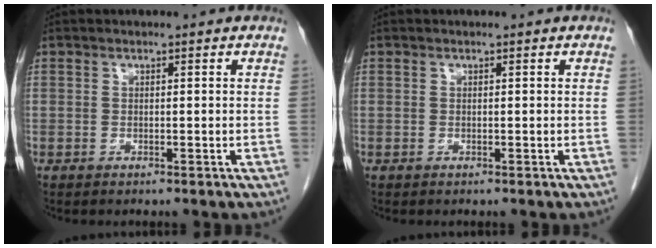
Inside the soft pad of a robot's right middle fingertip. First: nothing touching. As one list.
[{"total": 0.0}]